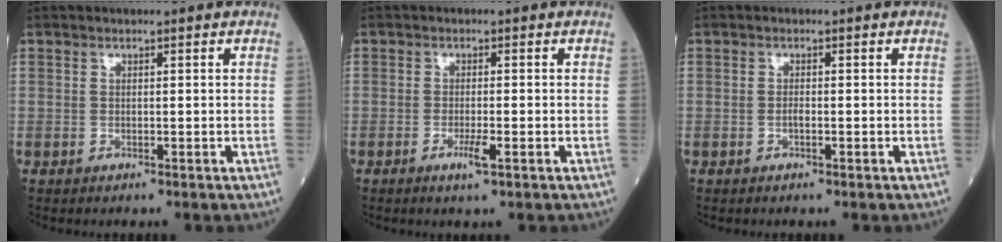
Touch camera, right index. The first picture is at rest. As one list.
[{"total": 2.3, "force": [-1.0, 0.0, 2.0], "torque": [-0.040, -0.004, -0.016]}, {"total": 0.7, "force": [-0.3, 0.2, 0.6], "torque": [-0.013, 0.001, -0.006]}]